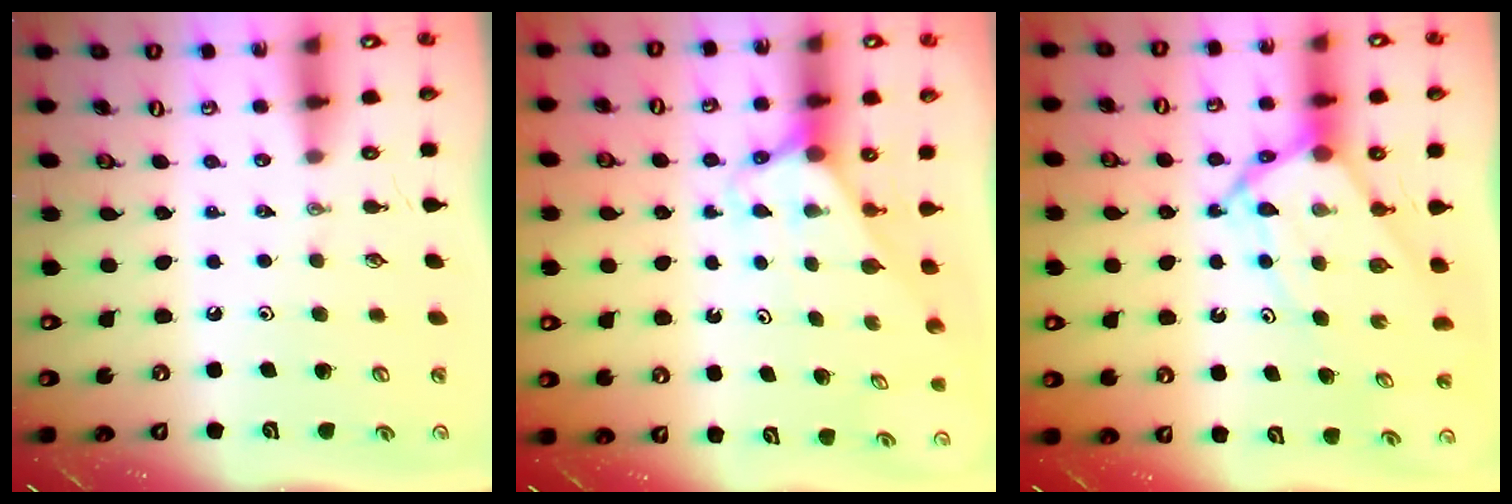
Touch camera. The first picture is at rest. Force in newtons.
{"total": 2.6, "press": 2.6, "slide": 0.2}
{"total": 9.5, "press": 9.5, "slide": 0.8}